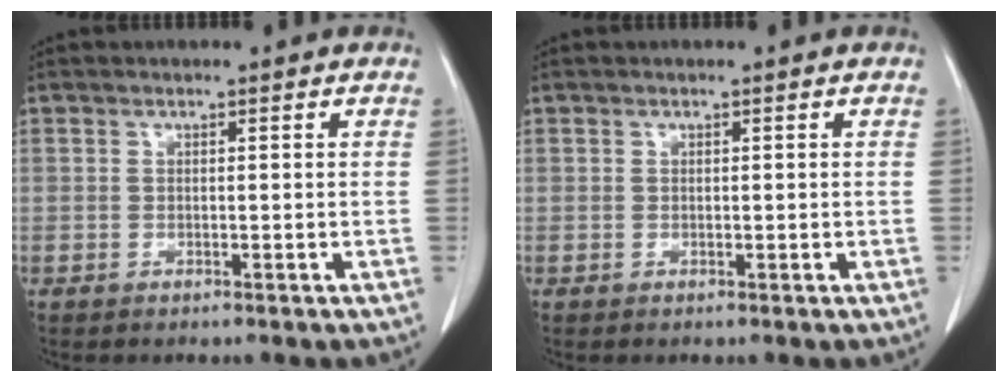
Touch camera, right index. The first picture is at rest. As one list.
[{"total": 0.0}]